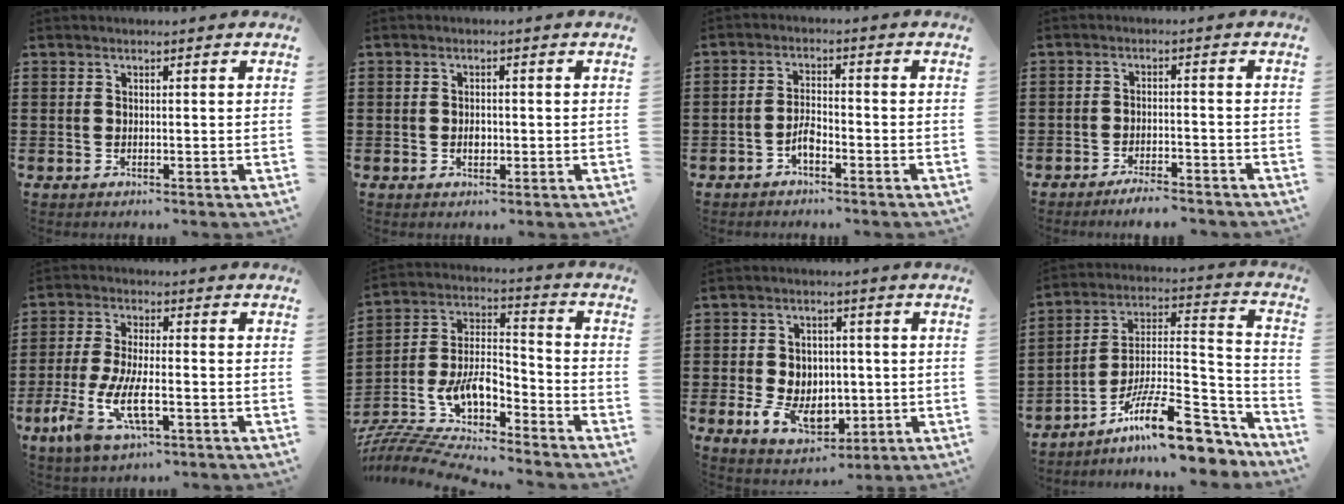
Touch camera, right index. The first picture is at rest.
{"total": 1.6, "force": [-0.3, 1.0, 1.2], "torque": [-0.015, 0.001, -0.008]}
{"total": 2.9, "force": [-1.8, 1.1, 2.0], "torque": [-0.044, 0.003, -0.037]}
{"total": 3.1, "force": [-2.9, 0.1, 0.8], "torque": [-0.016, 0.003, -0.058]}
{"total": 9.6, "force": [-3.6, 3.6, 8.1], "torque": [-0.185, -0.014, -0.067]}
{"total": 10.0, "force": [-6.4, 4.7, 6.1], "torque": [-0.143, -0.005, -0.126]}
{"total": 7.8, "force": [-1.4, 6.1, 4.7], "torque": [-0.110, 0.010, -0.027]}
{"total": 15.7, "force": [-10.6, 4.1, 10.8], "torque": [-0.169, 0.030, -0.183]}